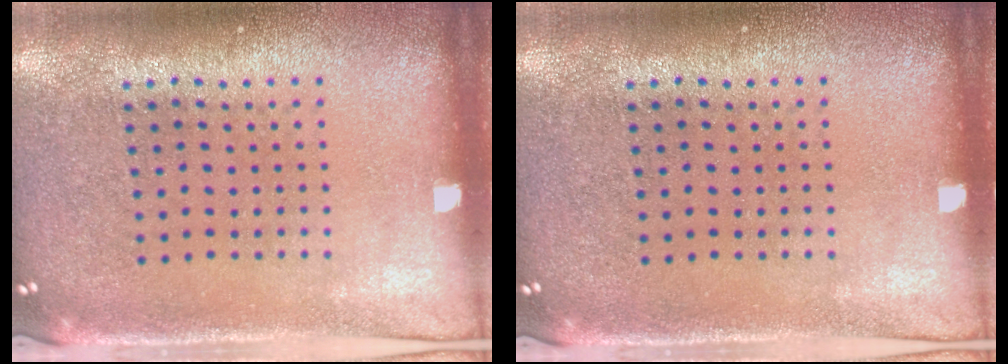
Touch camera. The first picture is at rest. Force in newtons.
{"total": 0.0}